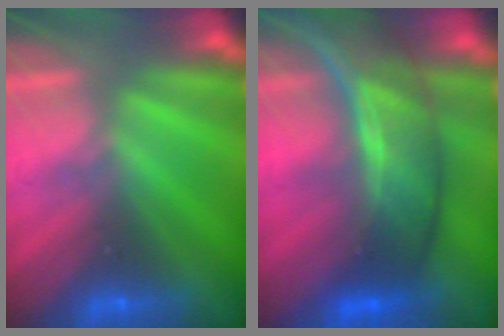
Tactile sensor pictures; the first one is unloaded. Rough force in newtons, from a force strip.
{"total": 7.5}